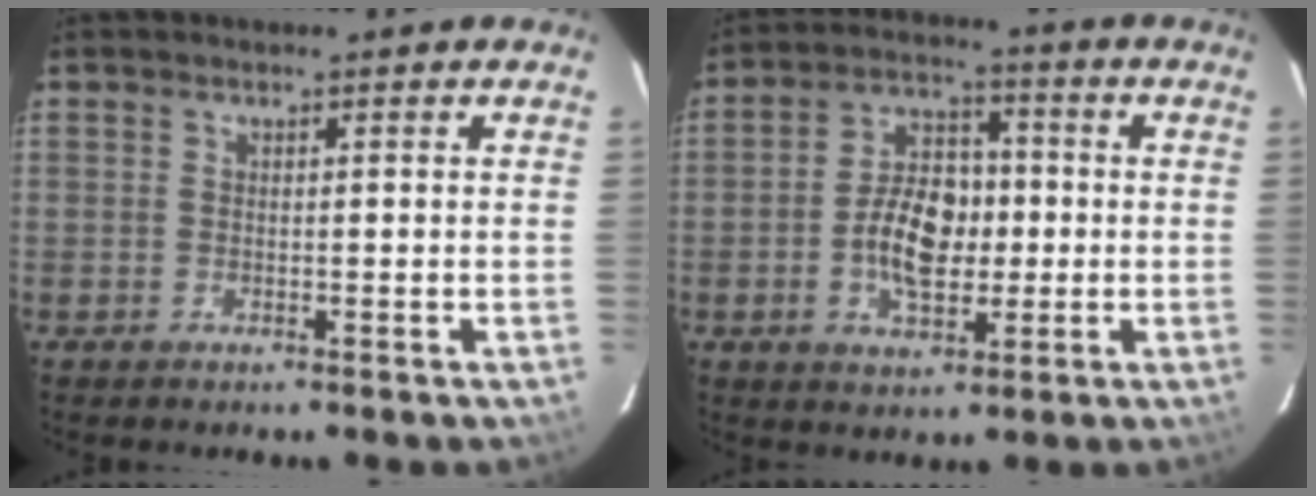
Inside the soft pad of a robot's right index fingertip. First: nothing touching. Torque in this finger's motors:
{"motor_torque": [0.42, -0.13, 0.29, 0.09]}